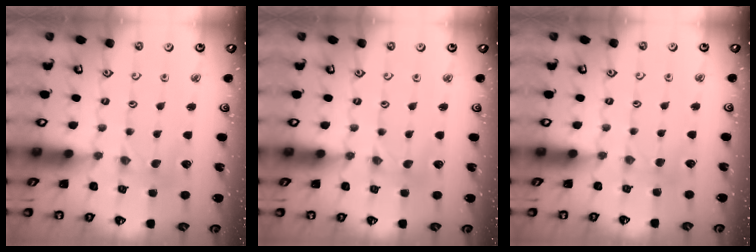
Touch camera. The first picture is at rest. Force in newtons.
{"total": 0.0}
{"total": 2.3, "press": 2.3, "slide": 0.3}